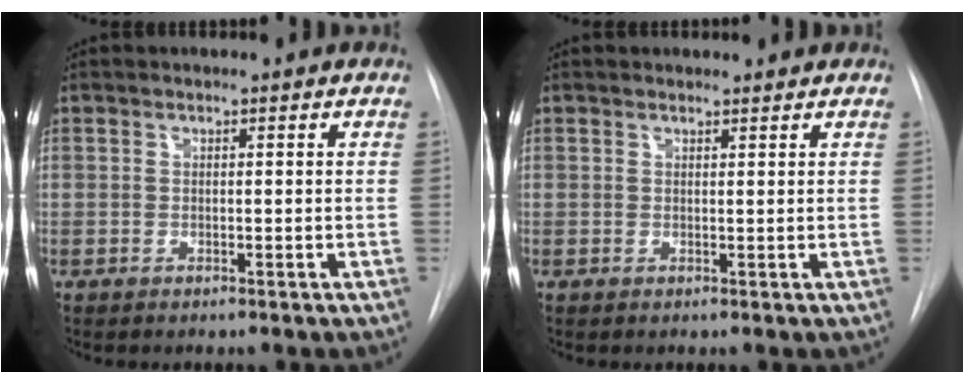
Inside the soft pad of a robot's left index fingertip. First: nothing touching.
{"total": 1.5, "force": [1.4, 0.3, 0.1], "torque": [-0.007, -0.002, 0.015]}